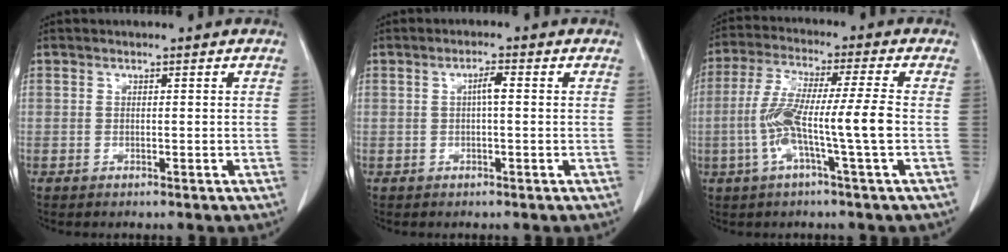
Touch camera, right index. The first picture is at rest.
{"total": 2.1, "force": [0.2, 0.2, 2.1], "torque": [-0.038, 0.004, 0.003]}
{"total": 10.6, "force": [-2.2, -0.4, 10.3], "torque": [-0.206, 0.009, -0.048]}